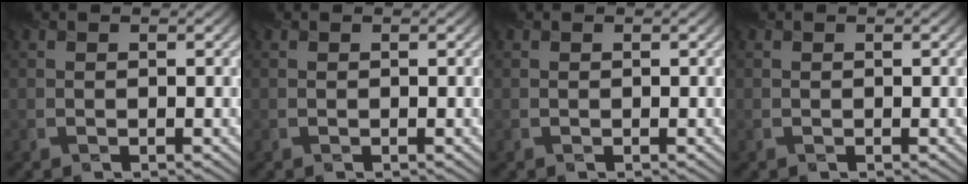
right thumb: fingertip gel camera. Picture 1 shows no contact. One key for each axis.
{"total": 0.0}
{"total": 0.0}
{"total": 0.0}